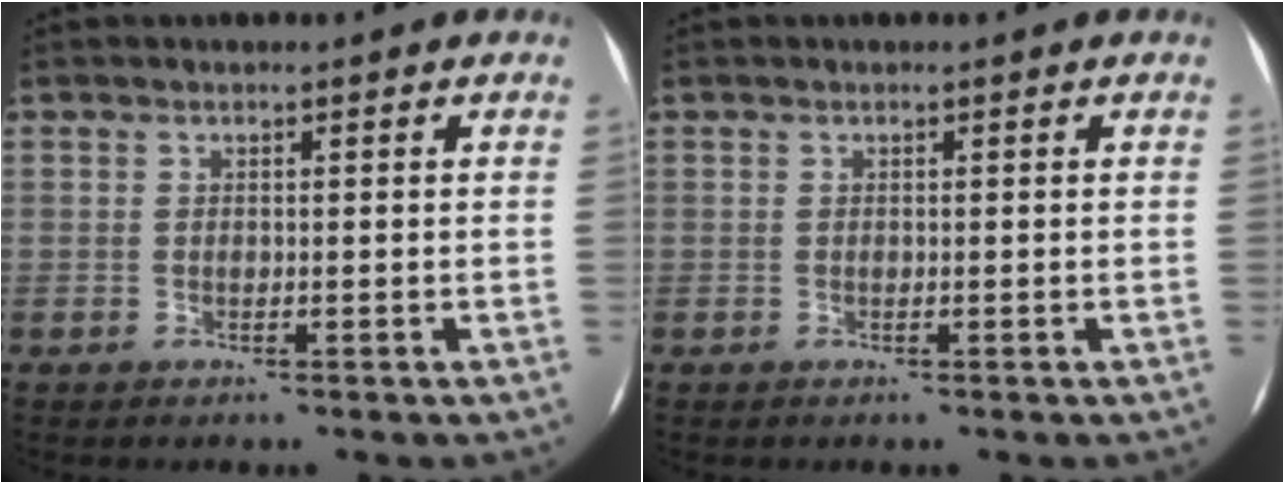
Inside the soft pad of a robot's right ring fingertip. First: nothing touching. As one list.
[{"total": 0.0}]